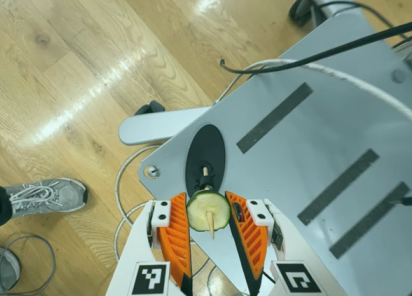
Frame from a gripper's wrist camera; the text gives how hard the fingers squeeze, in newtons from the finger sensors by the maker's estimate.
{"total": 7.5, "left": 7.1, "right": 7.8}